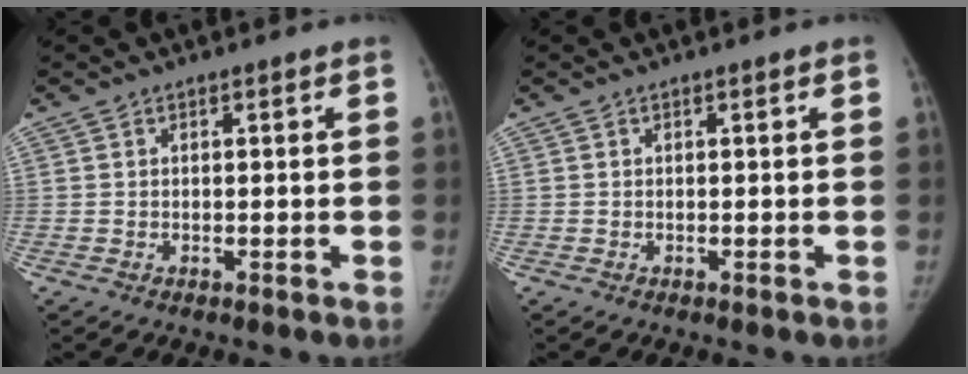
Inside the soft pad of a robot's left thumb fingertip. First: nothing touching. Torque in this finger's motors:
{"motor_torque": [0.02, 0.02, 0.06, -0.13, 0.01]}